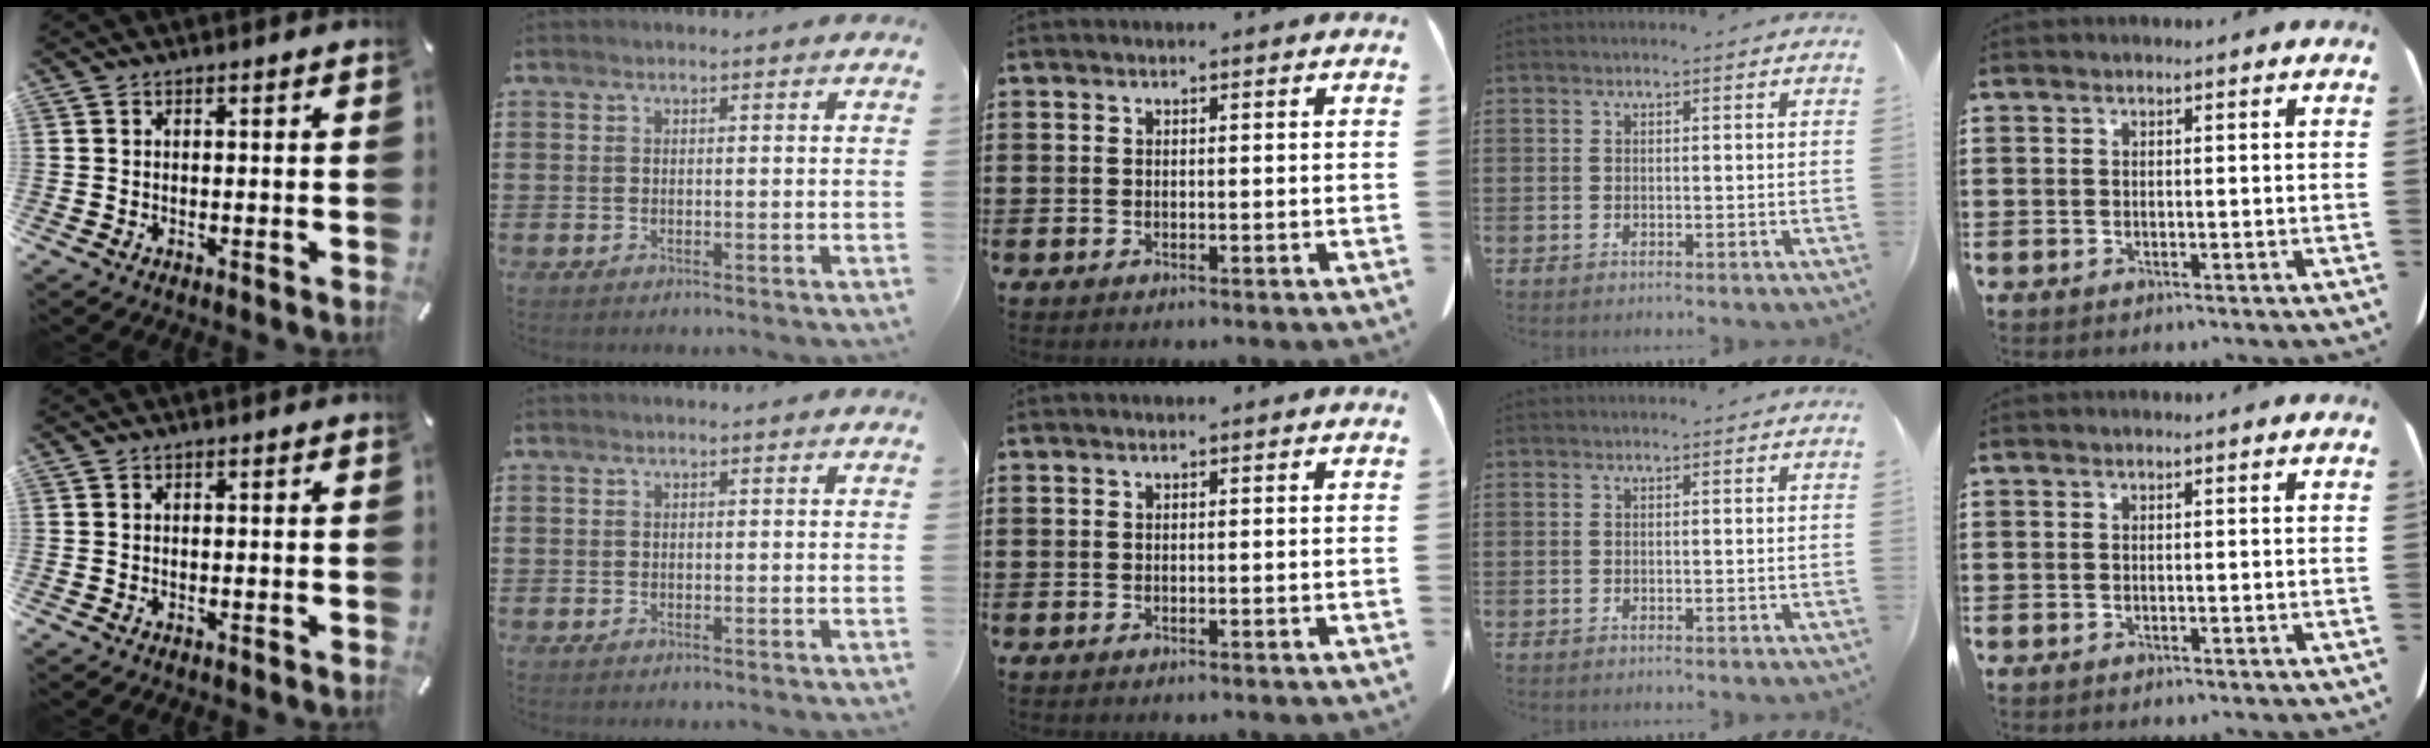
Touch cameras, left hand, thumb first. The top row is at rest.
{}